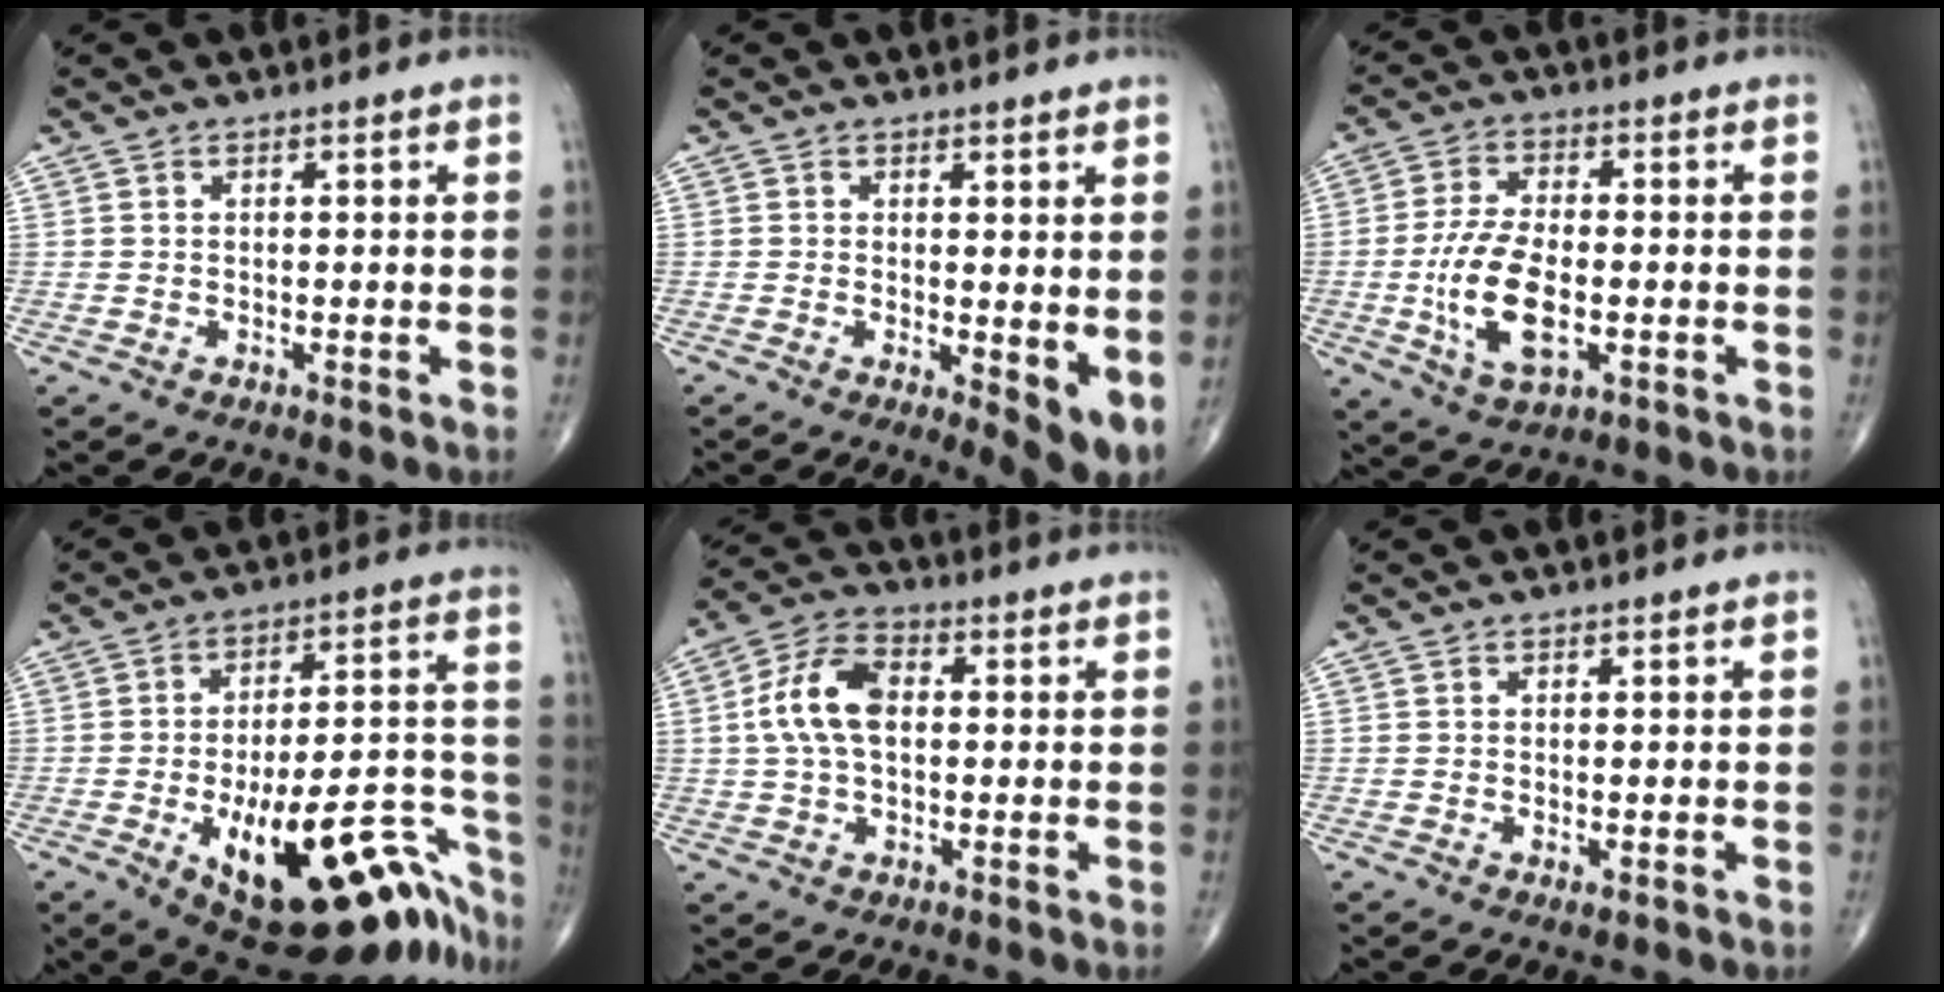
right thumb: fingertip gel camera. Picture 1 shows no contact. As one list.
[{"total": 5.8, "force": [0.1, 1.8, 5.5], "torque": [-0.073, -0.016, 0.004]}, {"total": 12.1, "force": [-2.3, 5.8, 10.3], "torque": [-0.198, 0.002, -0.040]}, {"total": 27.0, "force": [-14.0, 10.7, 20.5], "torque": [-0.183, 0.103, -0.189]}, {"total": 10.0, "force": [0.9, 5.9, 8.0], "torque": [-0.157, 0.021, 0.014]}, {"total": 0.6, "force": [-0.1, 0.2, 0.6], "torque": [-0.009, -0.003, -0.003]}]